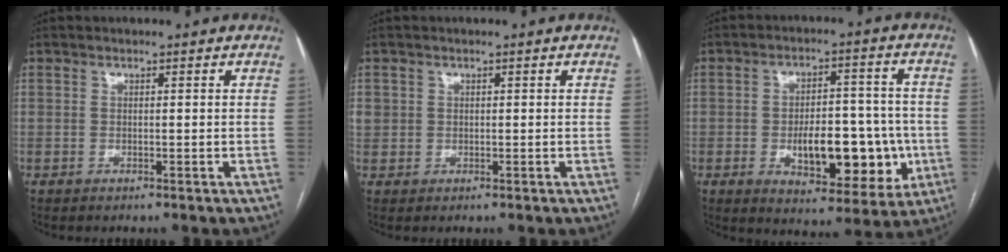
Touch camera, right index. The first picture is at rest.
{"total": 2.6, "force": [0.6, 2.4, 0.7], "torque": [-0.021, 0.014, 0.020]}
{"total": 13.8, "force": [-3.1, 6.3, 11.8], "torque": [-0.162, 0.014, -0.031]}